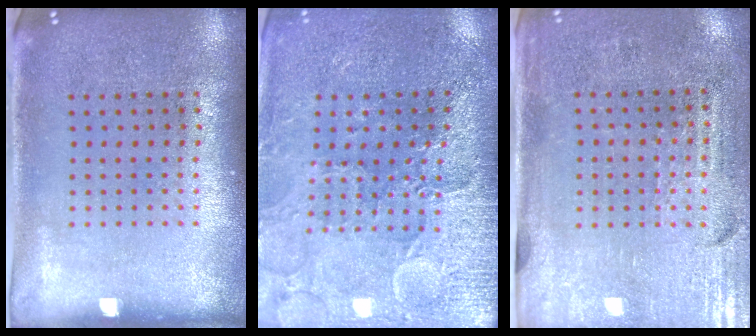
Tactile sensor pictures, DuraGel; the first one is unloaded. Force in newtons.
{"total": 3.2, "press": 3.2, "slide": 0.3}
{"total": 3.4, "press": 3.1, "slide": 1.4}